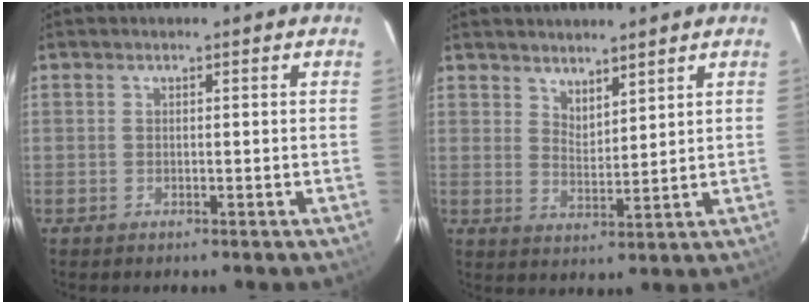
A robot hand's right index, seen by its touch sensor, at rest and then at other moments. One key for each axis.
{"total": 4.5, "fx": 3.9, "fy": 1.4, "fz": 1.6, "tx": -0.024, "ty": -0.004, "tz": 0.069}